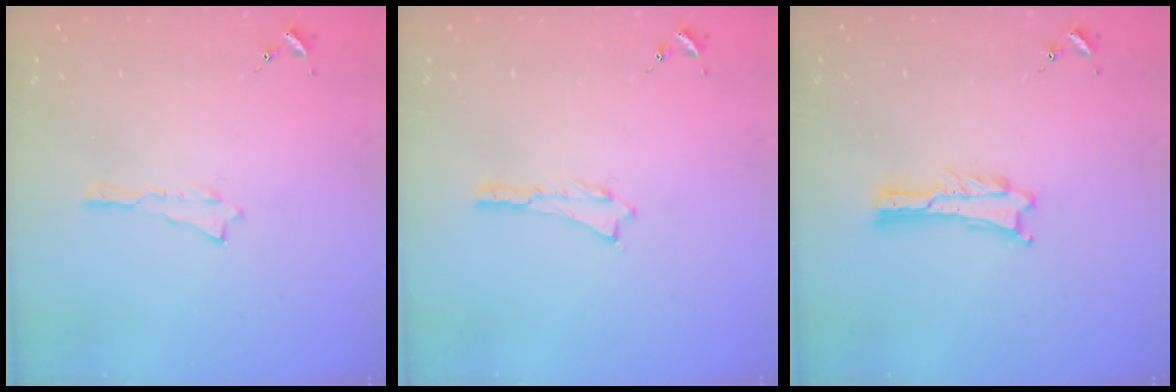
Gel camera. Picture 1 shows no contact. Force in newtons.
{"total": 0.0}
{"total": 0.0}